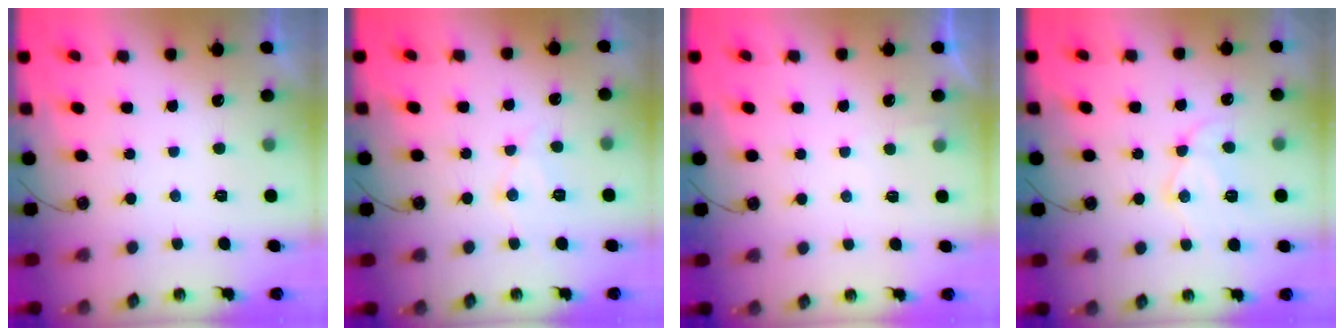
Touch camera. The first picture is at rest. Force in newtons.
{"total": 8.6, "press": 8.6, "slide": 0.7}
{"total": 2.8, "press": 2.7, "slide": 0.4}
{"total": 13.1, "press": 13.1, "slide": 1.1}